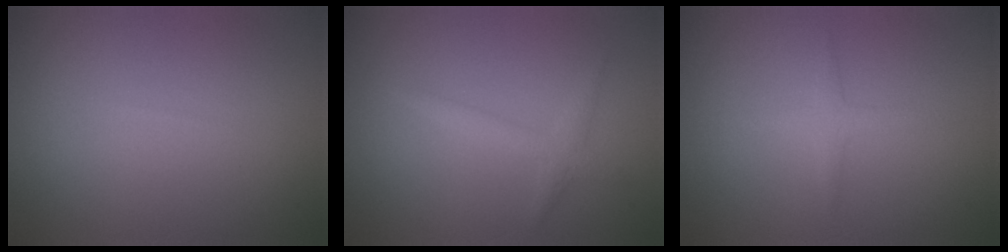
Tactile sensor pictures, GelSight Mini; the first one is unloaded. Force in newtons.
{"total": 1.5, "press": 1.5, "slide": 0.1}
{"total": 1.3, "press": 1.3, "slide": 0.1}